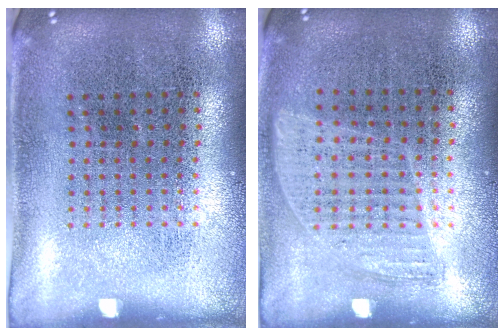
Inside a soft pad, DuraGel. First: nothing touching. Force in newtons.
{"total": 0.9, "press": 0.8, "slide": 0.4}